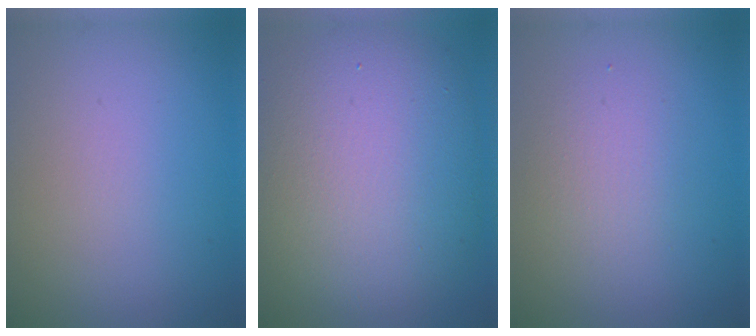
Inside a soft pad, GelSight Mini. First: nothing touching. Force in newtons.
{"total": 11.1, "press": 11.1, "slide": 0.7}
{"total": 2.1, "press": 2.0, "slide": 0.1}